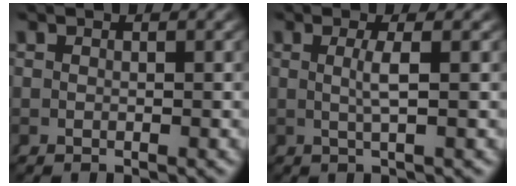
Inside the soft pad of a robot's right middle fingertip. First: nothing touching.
{"total": 1.7, "force": [0.0, -0.4, 1.7], "torque": [-0.034, -0.009, 0.005]}